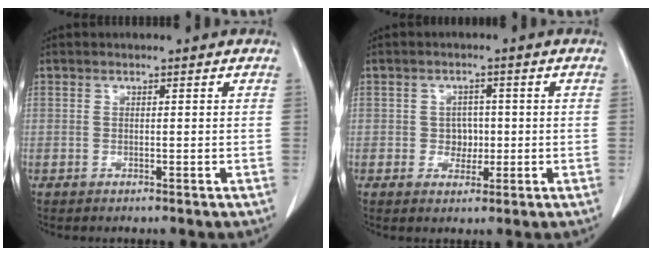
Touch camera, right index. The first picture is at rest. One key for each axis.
{"total": 3.0, "fx": -0.2, "fy": 2.5, "fz": 1.5, "tx": -0.015, "ty": 0.006, "tz": -0.002}